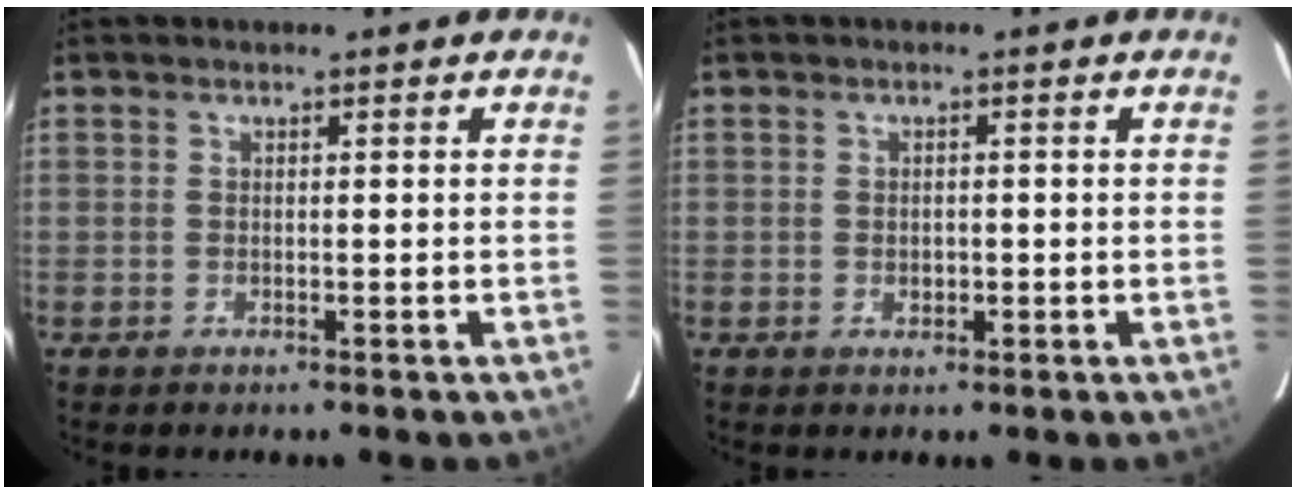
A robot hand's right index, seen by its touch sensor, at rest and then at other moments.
{"total": 1.7, "force": [-0.3, 1.4, 1.0], "torque": [-0.014, 0.003, -0.004]}